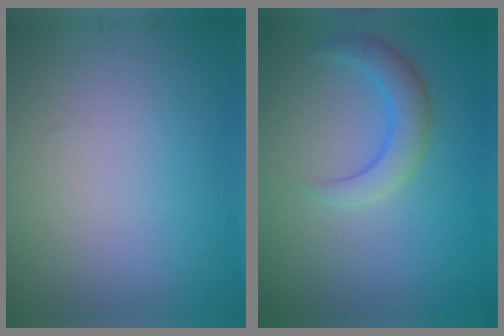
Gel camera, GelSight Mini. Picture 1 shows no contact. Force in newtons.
{"total": 2.9, "press": 2.9, "slide": 0.2}